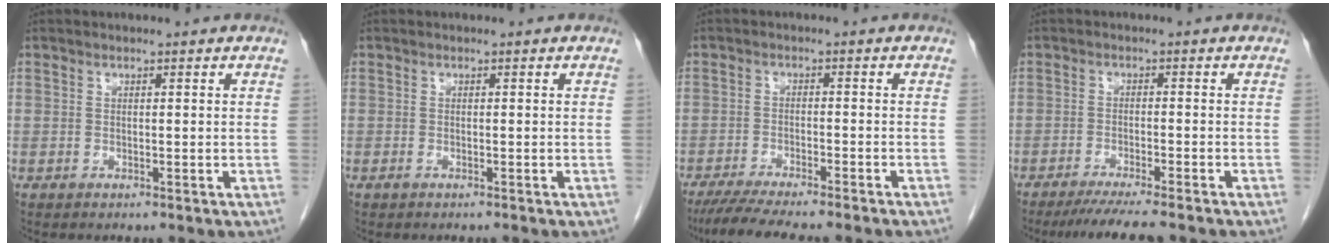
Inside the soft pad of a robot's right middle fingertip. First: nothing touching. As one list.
[{"total": 0.6, "force": [-0.5, 0.1, 0.3], "torque": [-0.008, 0.000, -0.008]}, {"total": 9.7, "force": [-8.3, 0.0, 5.1], "torque": [-0.066, -0.021, -0.126]}, {"total": 7.8, "force": [-6.6, -0.1, 4.1], "torque": [-0.053, -0.019, -0.102]}]